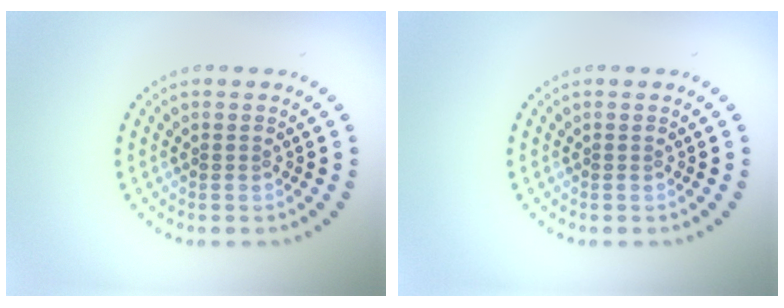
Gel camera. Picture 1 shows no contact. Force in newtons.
{"total": 0.0}